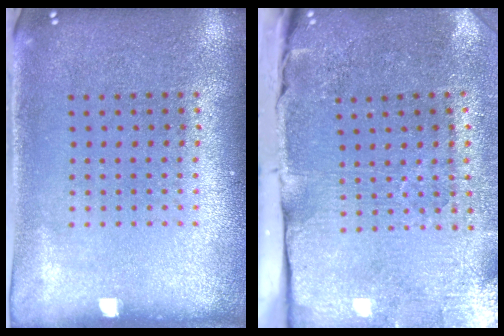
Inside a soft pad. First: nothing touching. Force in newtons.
{"total": 4.7, "press": 3.9, "slide": 2.6}